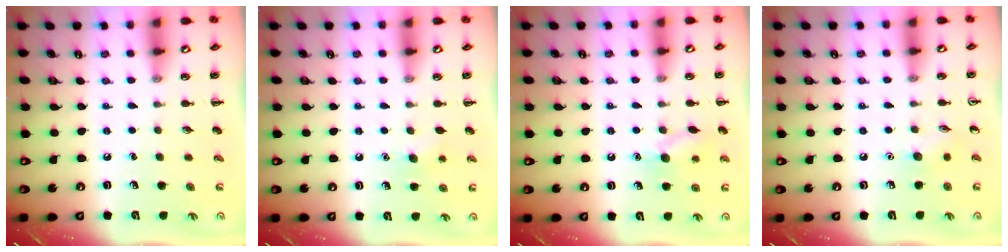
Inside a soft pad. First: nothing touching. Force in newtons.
{"total": 5.6, "press": 5.4, "slide": 1.4}
{"total": 9.4, "press": 9.3, "slide": 1.5}
{"total": 5.9, "press": 5.7, "slide": 1.5}